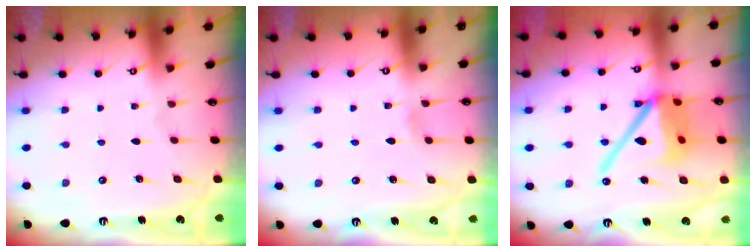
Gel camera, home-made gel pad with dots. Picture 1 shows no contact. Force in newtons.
{"total": 2.8, "press": 2.8, "slide": 0.2}
{"total": 16.9, "press": 16.8, "slide": 2.2}